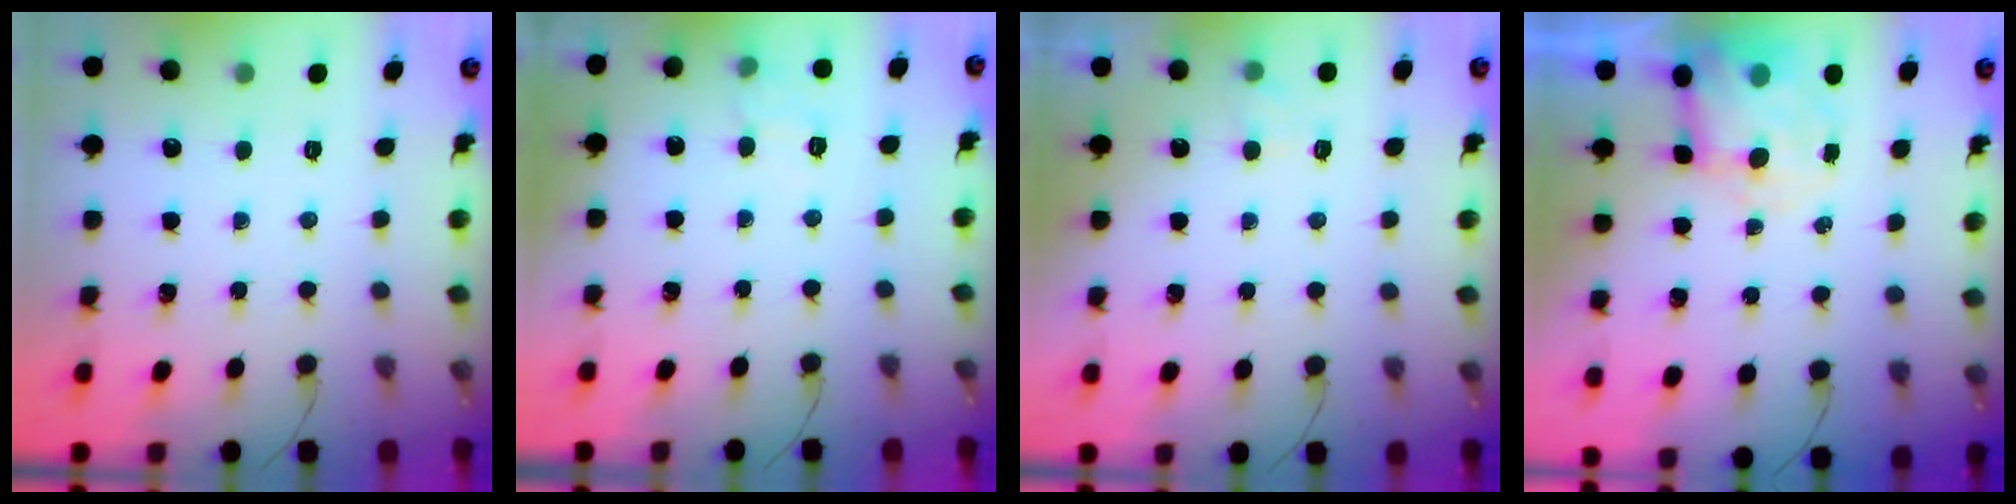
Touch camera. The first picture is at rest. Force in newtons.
{"total": 5.2, "press": 4.8, "slide": 1.8}
{"total": 2.6, "press": 2.4, "slide": 1.2}
{"total": 6.9, "press": 6.8, "slide": 1.4}